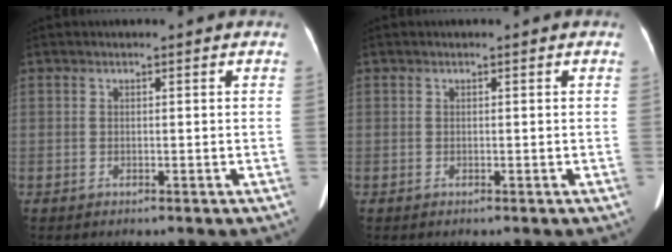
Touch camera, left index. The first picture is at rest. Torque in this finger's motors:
{"motor_torque": [-0.10, -0.06, 0.00, 0.00]}